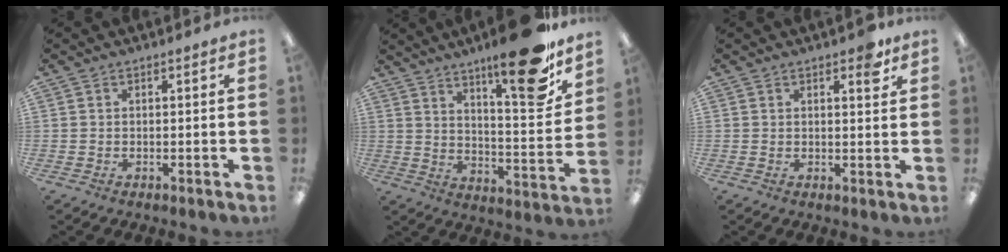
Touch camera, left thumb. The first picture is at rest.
{"total": 20.0, "force": [14.5, 5.1, 12.8], "torque": [-0.167, -0.108, 0.230]}
{"total": 3.8, "force": [2.5, 1.4, 2.5], "torque": [-0.023, -0.010, 0.038]}